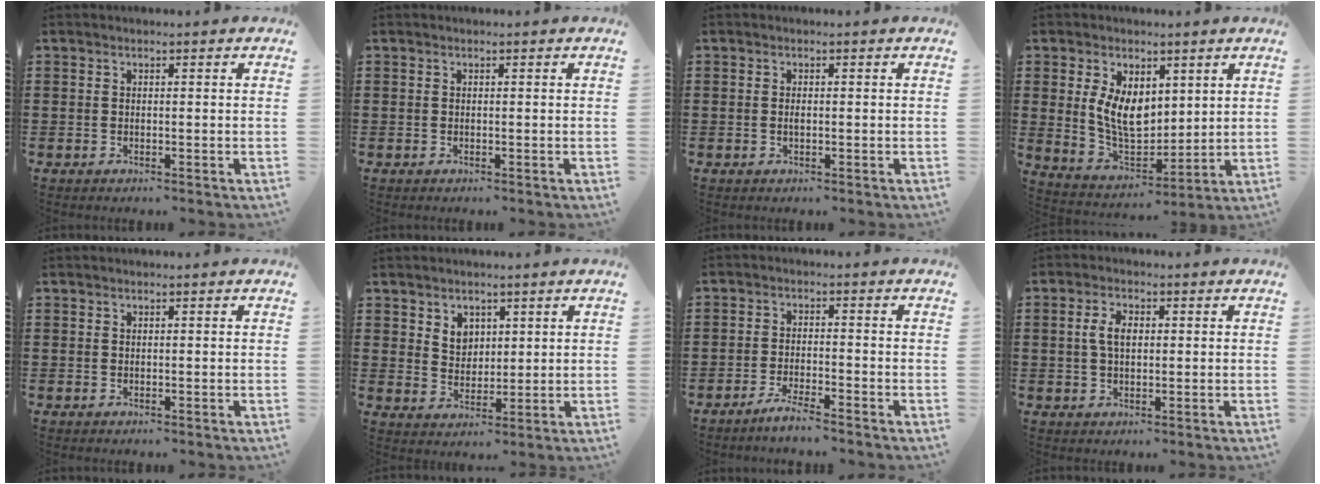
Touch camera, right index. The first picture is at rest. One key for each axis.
{"total": 0.0}
{"total": 1.0, "fx": -0.1, "fy": 0.4, "fz": 0.9, "tx": -0.019, "ty": 0.000, "tz": -0.002}
{"total": 7.8, "fx": 2.5, "fy": 5.1, "fz": 5.3, "tx": -0.107, "ty": -0.002, "tz": 0.045}
{"total": 0.0}
{"total": 3.9, "fx": 2.6, "fy": 2.8, "fz": 0.8, "tx": -0.028, "ty": 0.007, "tz": 0.049}
{"total": 3.0, "fx": -2.8, "fy": -0.2, "fz": 1.3, "tx": -0.029, "ty": 0.000, "tz": -0.054}
{"total": 3.8, "fx": 0.5, "fy": 2.1, "fz": 3.2, "tx": -0.074, "ty": 0.008, "tz": 0.004}